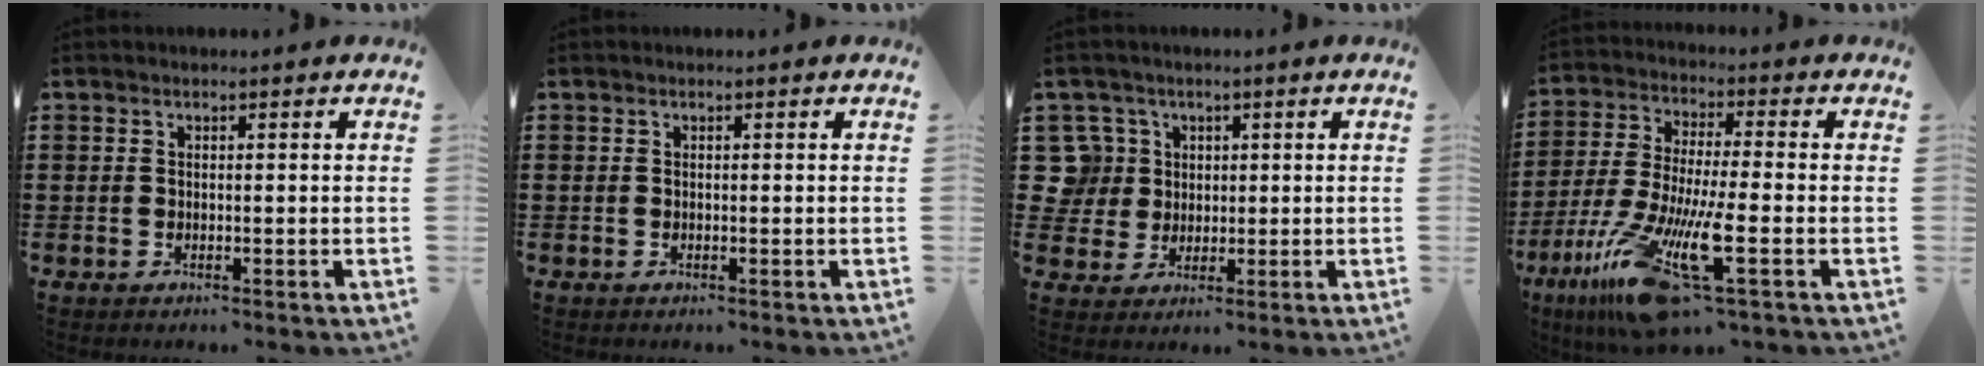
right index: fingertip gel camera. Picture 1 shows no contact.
{"total": 0.0}
{"total": 6.4, "force": [1.3, 6.1, 1.3], "torque": [-0.070, 0.014, 0.021]}
{"total": 15.4, "force": [-7.9, 2.7, 12.9], "torque": [-0.278, -0.005, -0.142]}